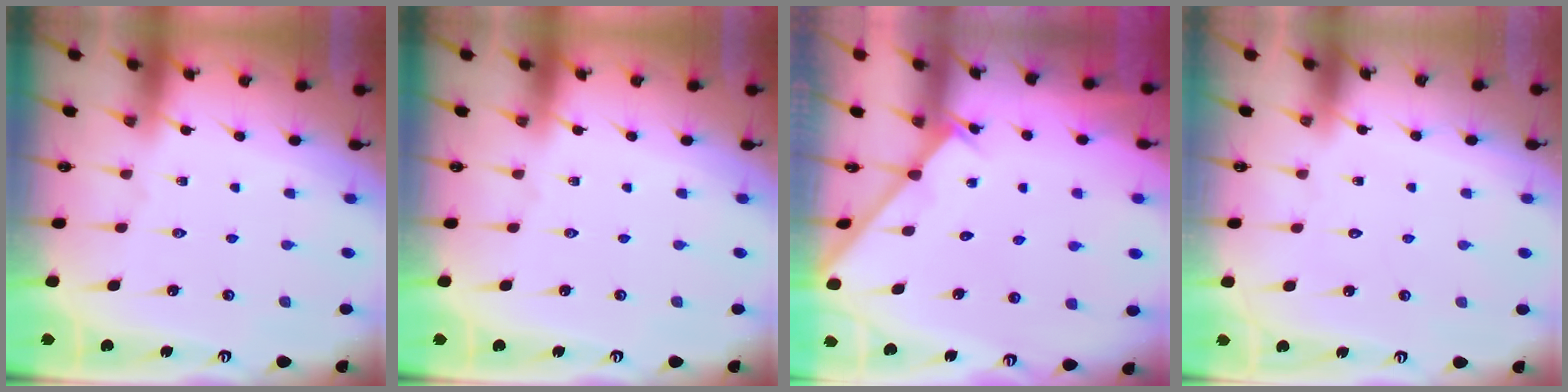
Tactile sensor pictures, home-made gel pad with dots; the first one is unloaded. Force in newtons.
{"total": 0.0}
{"total": 2.1, "press": 2.1, "slide": 0.2}
{"total": 1.5, "press": 1.5, "slide": 0.0}